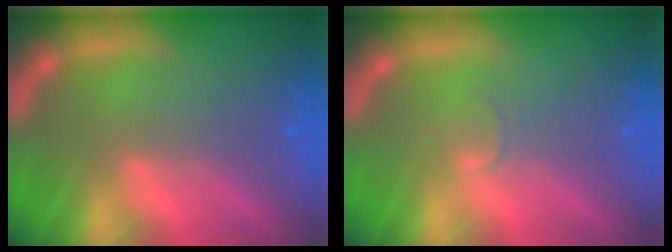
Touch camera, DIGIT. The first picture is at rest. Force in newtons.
{"total": 1.0}